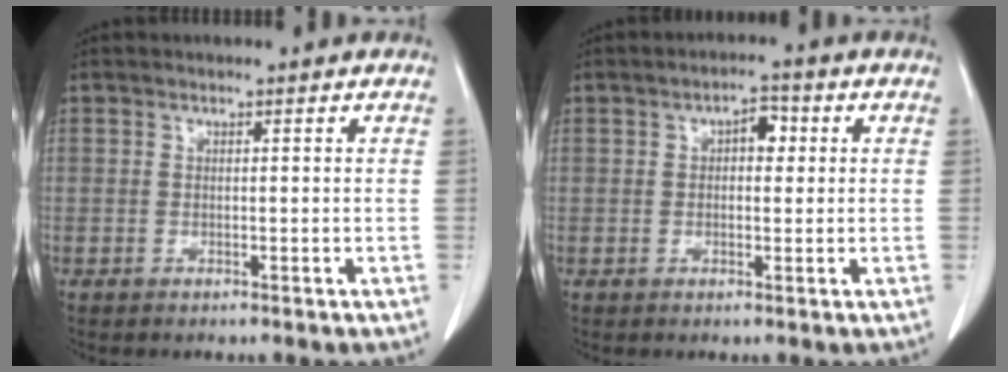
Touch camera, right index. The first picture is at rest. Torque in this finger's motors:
{"motor_torque": [0.36, 0.00, 0.03, 0.02]}